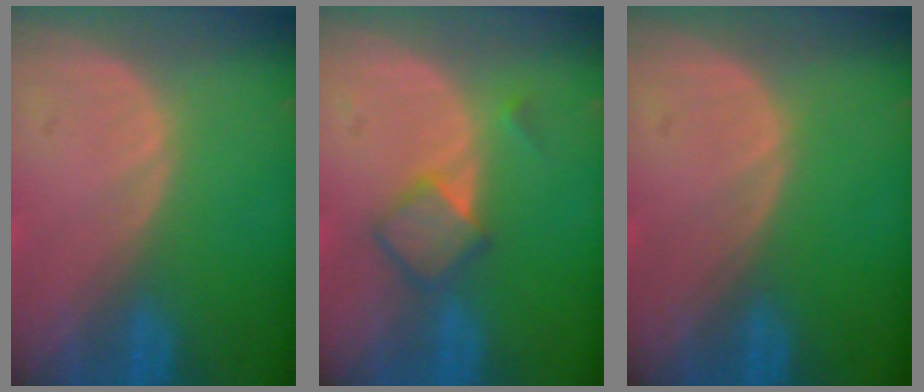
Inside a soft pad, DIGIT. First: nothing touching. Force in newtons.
{"total": 3.9, "press": 3.8, "slide": 0.3}
{"total": 0.0}